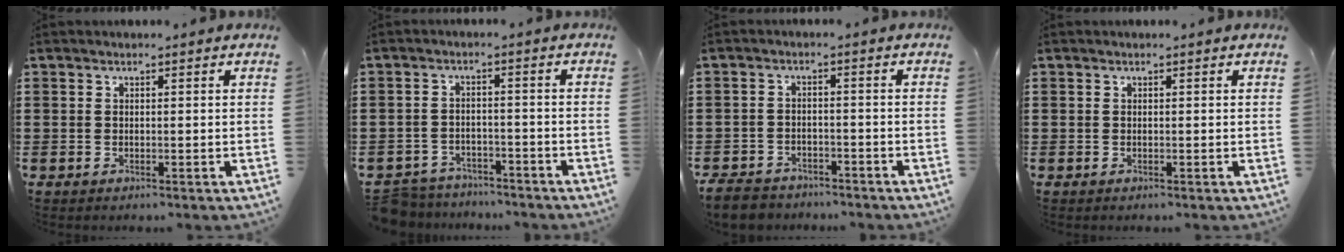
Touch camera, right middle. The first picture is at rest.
{"total": 4.8, "force": [-4.7, 1.0, -0.1], "torque": [-0.006, 0.010, -0.101]}
{"total": 4.1, "force": [-3.9, 1.1, 0.5], "torque": [-0.024, 0.002, -0.085]}
{"total": 0.0}